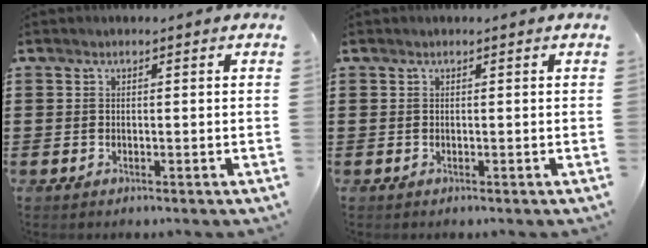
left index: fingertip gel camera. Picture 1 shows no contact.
{"total": 0.0}